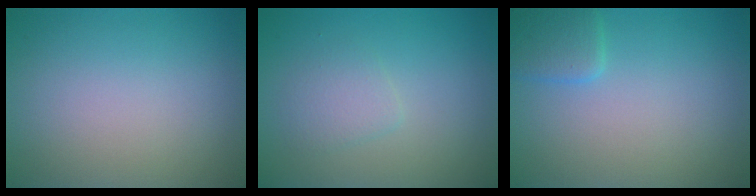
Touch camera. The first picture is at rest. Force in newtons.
{"total": 1.8, "press": 1.8, "slide": 0.0}
{"total": 2.1, "press": 2.1, "slide": 0.1}